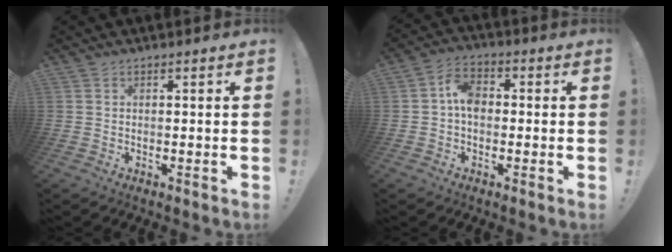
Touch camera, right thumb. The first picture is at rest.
{"total": 7.3, "force": [0.0, 5.3, 5.0], "torque": [-0.084, 0.012, 0.000]}